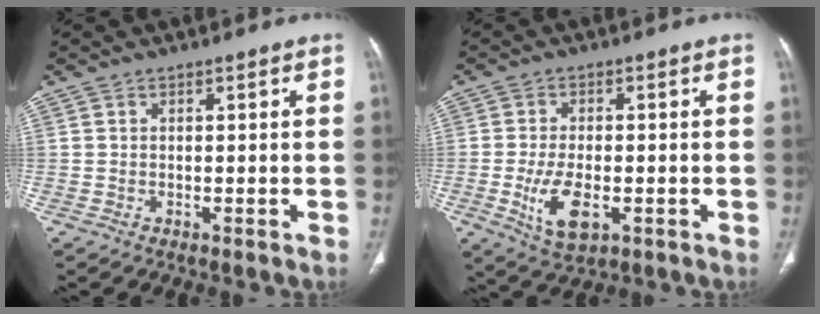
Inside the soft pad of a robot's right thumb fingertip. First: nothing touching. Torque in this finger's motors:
{"motor_torque": [-0.46, 0.35, 0.44, 0.54, 0.25]}